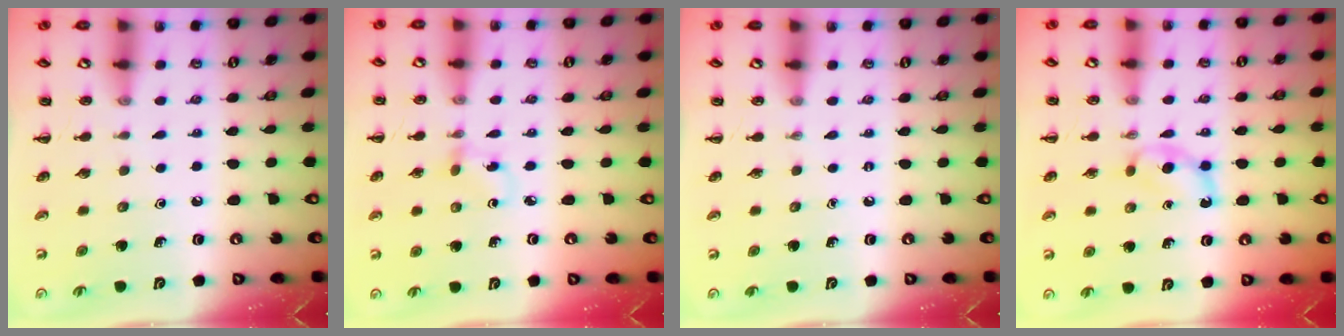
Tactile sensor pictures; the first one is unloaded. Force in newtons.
{"total": 1.9, "press": 1.7, "slide": 0.7}
{"total": 0.0}
{"total": 4.8, "press": 4.3, "slide": 1.9}